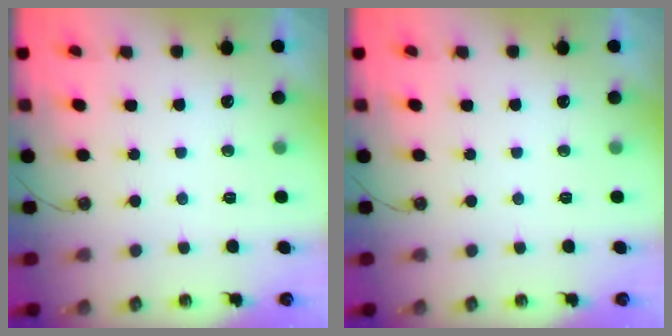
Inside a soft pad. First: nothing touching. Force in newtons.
{"total": 0.0}